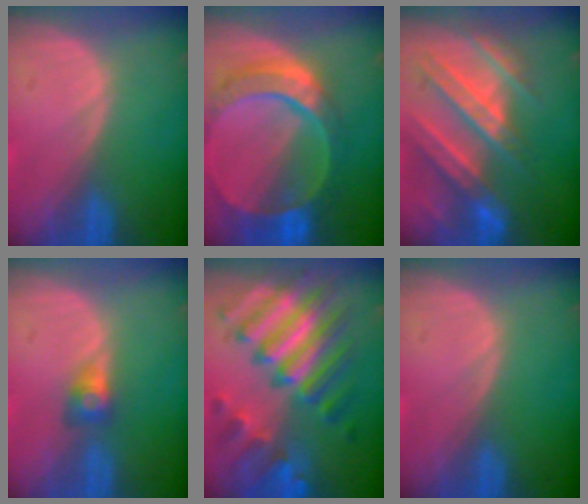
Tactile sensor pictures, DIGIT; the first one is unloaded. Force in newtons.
{"total": 10.7, "press": 9.0, "slide": 5.7}
{"total": 10.1, "press": 9.6, "slide": 3.3}
{"total": 2.8, "press": 2.4, "slide": 1.5}
{"total": 11.8, "press": 11.8, "slide": 1.2}
{"total": 0.0}